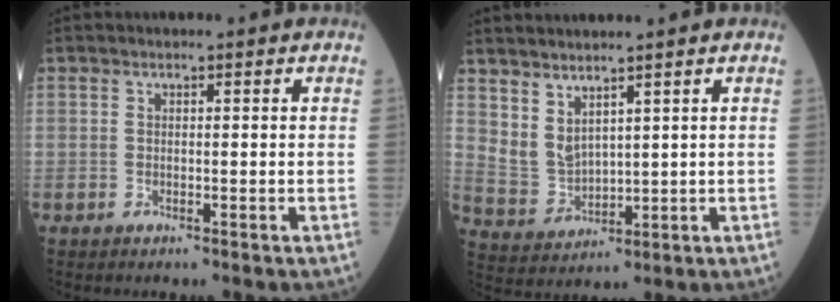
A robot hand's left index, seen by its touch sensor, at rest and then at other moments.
{"total": 5.1, "force": [3.7, 2.1, 2.8], "torque": [-0.068, -0.005, 0.091]}